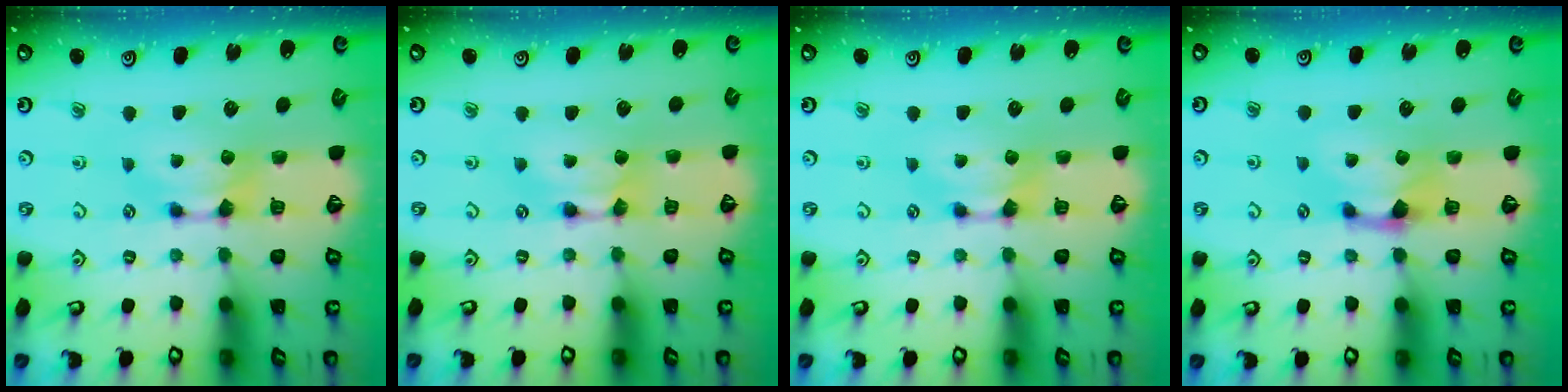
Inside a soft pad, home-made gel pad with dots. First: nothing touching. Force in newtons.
{"total": 1.8, "press": 1.8, "slide": 0.1}
{"total": 0.0}
{"total": 1.2, "press": 0.3, "slide": 1.2}